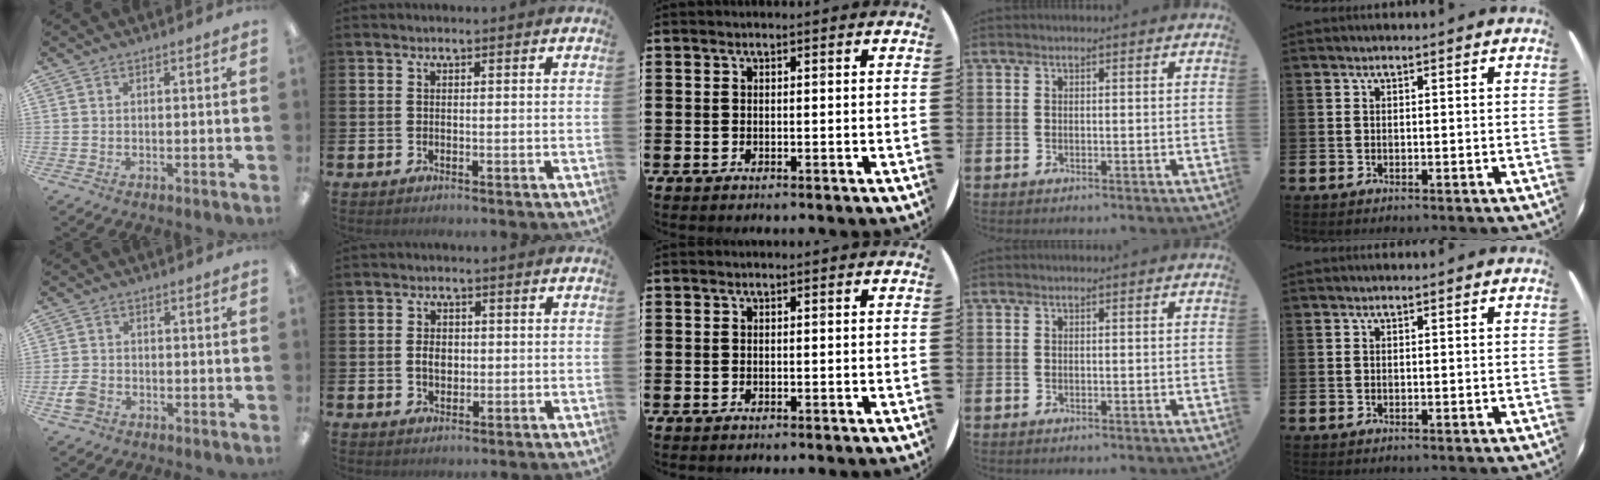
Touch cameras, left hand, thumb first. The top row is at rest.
{"thumb": {"total": 3.9, "force": [-1.9, 2.9, 1.9], "torque": [-0.041, 0.007, -0.037]}, "index": {"total": 2.7, "force": [0.1, 2.0, 1.8], "torque": [-0.019, 0.001, -0.005]}}